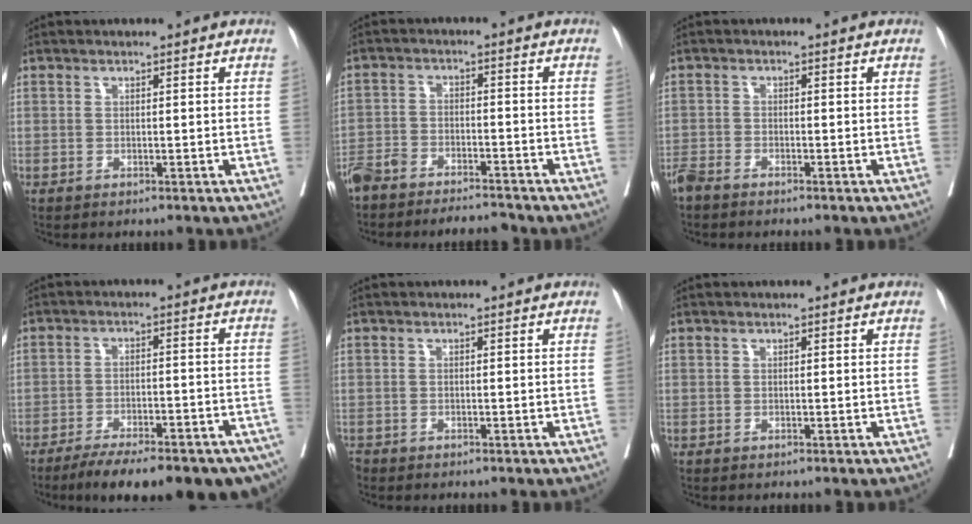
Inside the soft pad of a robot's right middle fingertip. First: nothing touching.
{"total": 7.8, "force": [-7.2, 1.5, 2.7], "torque": [-0.044, 0.001, -0.121]}
{"total": 2.6, "force": [-2.4, 0.0, 1.0], "torque": [-0.018, -0.005, -0.049]}
{"total": 21.0, "force": [-15.9, 5.4, 12.7], "torque": [-0.139, -0.006, -0.208]}
{"total": 0.8, "force": [-0.6, 0.4, 0.2], "torque": [-0.006, -0.003, -0.011]}
{"total": 0.0}